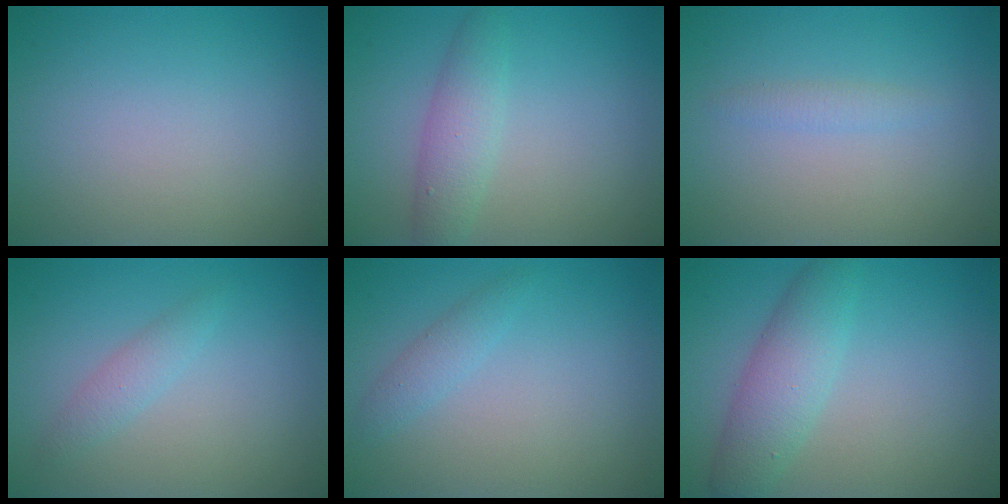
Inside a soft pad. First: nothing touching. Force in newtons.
{"total": 2.8, "press": 2.8, "slide": 0.0}
{"total": 1.0, "press": 1.0, "slide": 0.0}
{"total": 1.5, "press": 1.5, "slide": 0.0}
{"total": 1.5, "press": 1.4, "slide": 0.1}
{"total": 4.0, "press": 4.0, "slide": 0.1}